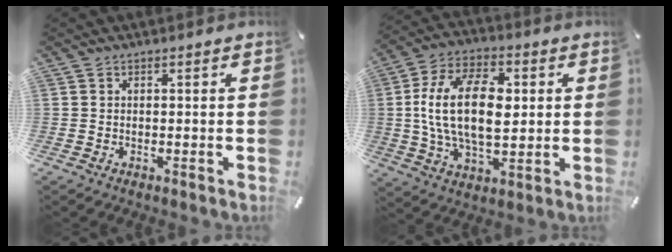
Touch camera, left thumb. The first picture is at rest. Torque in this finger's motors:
{"motor_torque": [2.46, 2.54, 0.57, -0.02, 0.28]}